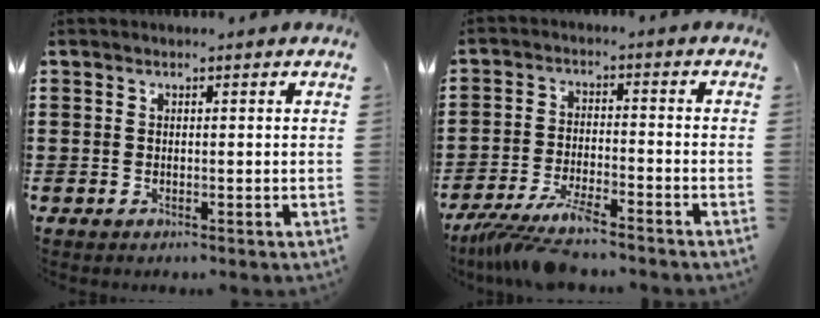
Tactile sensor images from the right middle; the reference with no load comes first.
{"total": 6.8, "force": [-6.0, 0.2, 3.2], "torque": [-0.075, -0.015, -0.116]}